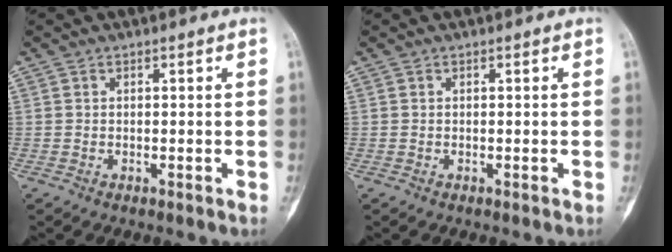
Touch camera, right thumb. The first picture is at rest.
{"total": 0.0}